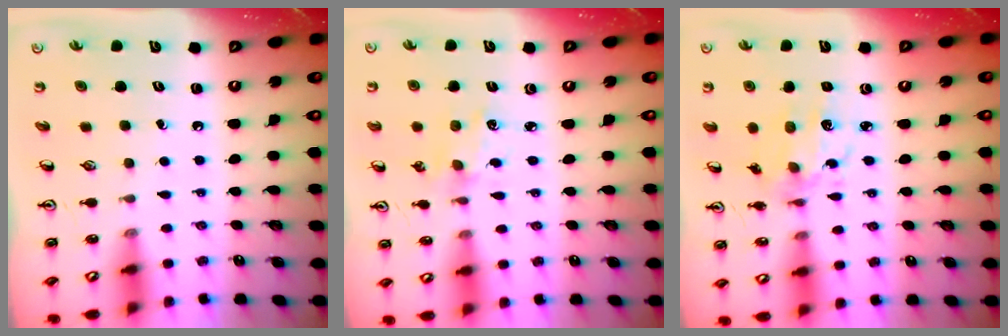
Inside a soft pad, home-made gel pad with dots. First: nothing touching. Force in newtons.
{"total": 2.9, "press": 2.8, "slide": 0.4}
{"total": 7.8, "press": 7.7, "slide": 0.7}